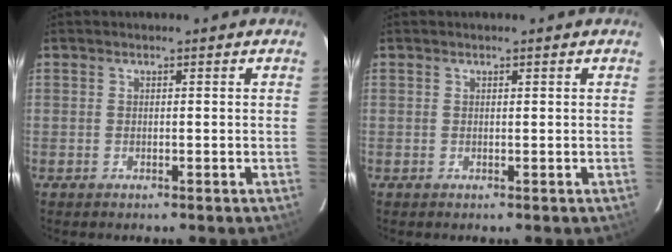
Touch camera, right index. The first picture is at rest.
{"total": 0.0}